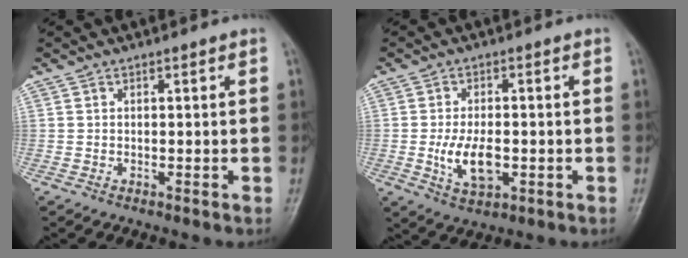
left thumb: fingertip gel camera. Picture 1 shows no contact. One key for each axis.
{"total": 7.5, "fx": -1.4, "fy": 4.0, "fz": 6.2, "tx": -0.111, "ty": -0.001, "tz": -0.020}